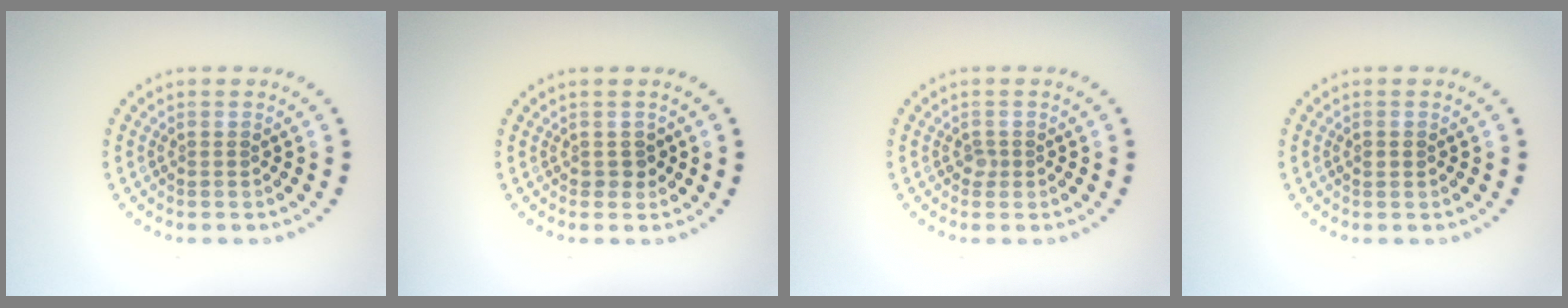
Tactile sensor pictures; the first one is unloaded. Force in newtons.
{"total": 1.1, "press": 1.1, "slide": 0.3}
{"total": 0.8, "press": 0.6, "slide": 0.6}
{"total": 0.9, "press": 0.9, "slide": 0.0}